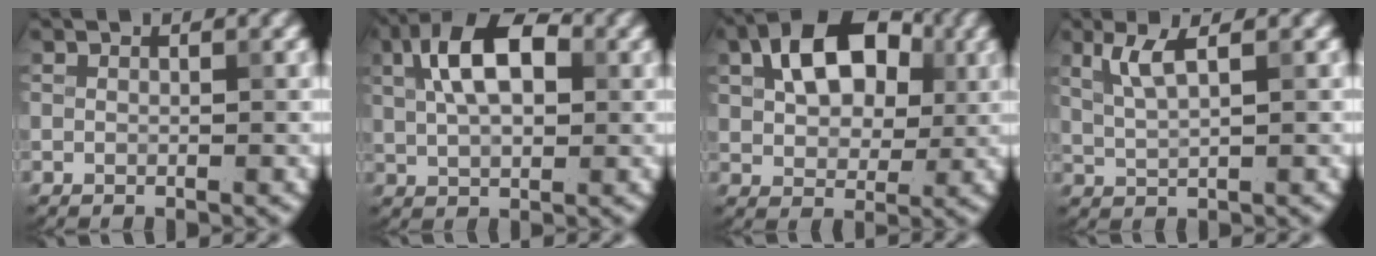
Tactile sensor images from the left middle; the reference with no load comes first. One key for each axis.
{"total": 8.1, "fx": 2.3, "fy": 4.4, "fz": 6.4, "tx": -0.111, "ty": 0.025, "tz": 0.024}
{"total": 8.9, "fx": 2.8, "fy": 5.7, "fz": 6.2, "tx": -0.108, "ty": 0.019, "tz": 0.032}
{"total": 2.9, "fx": 1.3, "fy": 0.7, "fz": 2.5, "tx": -0.052, "ty": 0.000, "tz": 0.029}